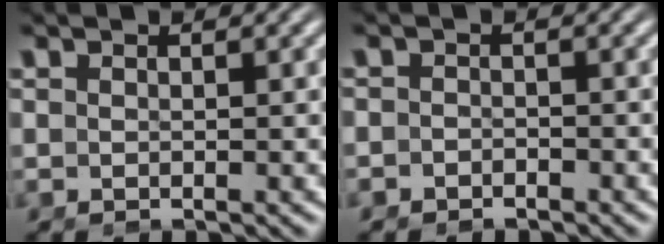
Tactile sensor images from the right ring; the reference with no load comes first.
{"total": 1.9, "force": [-1.7, 0.8, -0.3], "torque": [-0.003, -0.017, -0.023]}